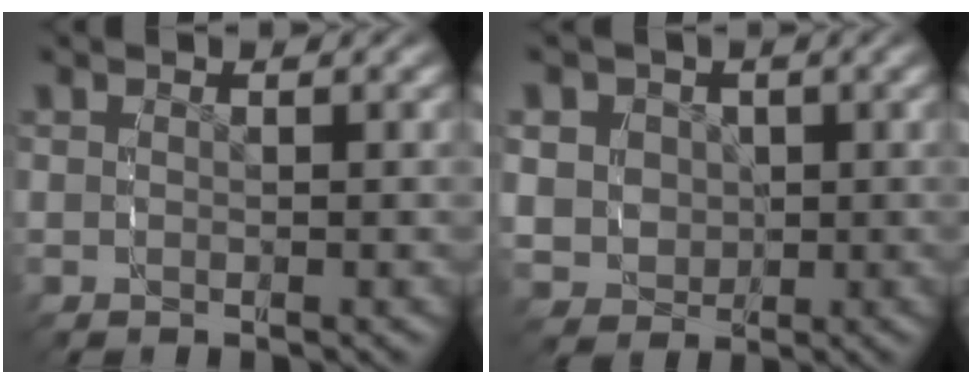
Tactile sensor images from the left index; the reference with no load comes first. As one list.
[{"total": 7.6, "force": [0.4, 6.9, 3.3], "torque": [-0.080, -0.029, 0.015]}]